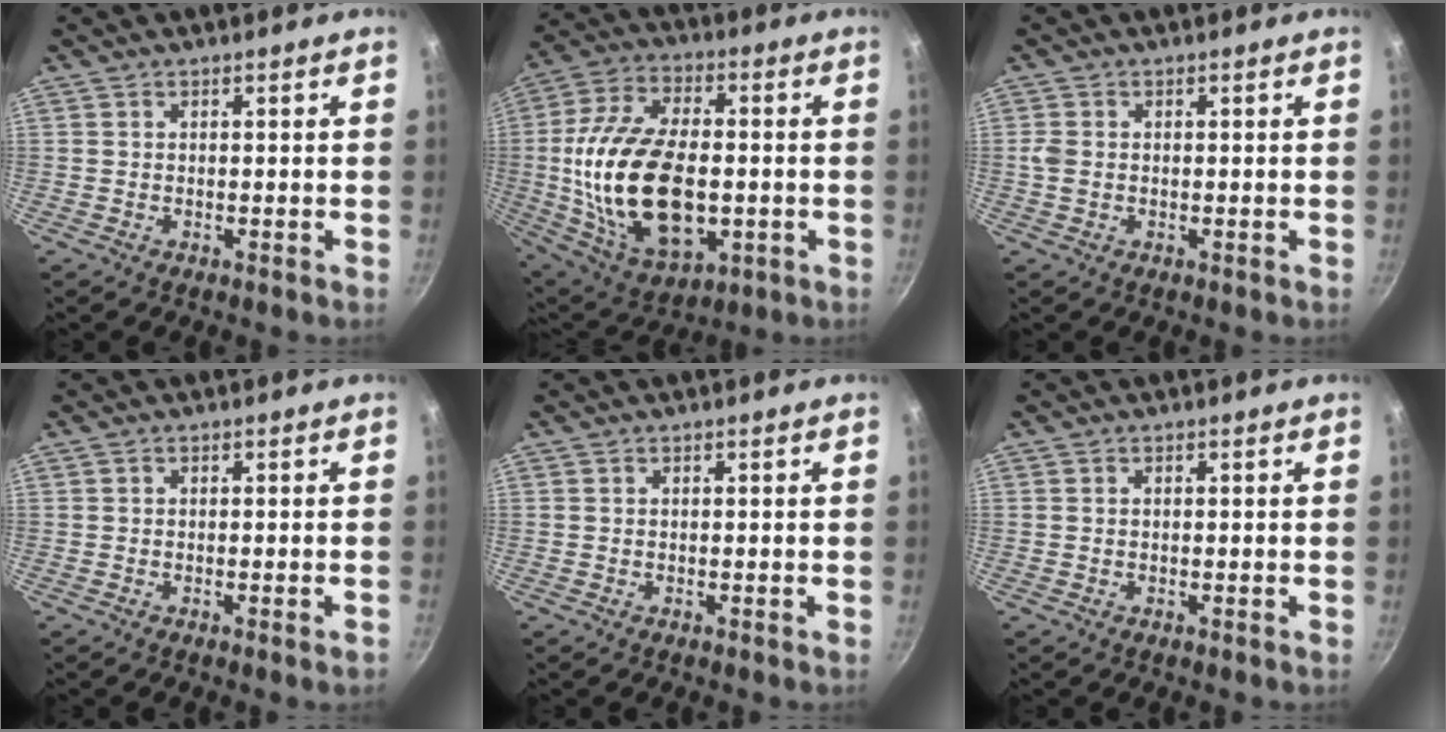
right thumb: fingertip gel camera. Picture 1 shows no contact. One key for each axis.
{"total": 24.5, "fx": -1.9, "fy": 13.8, "fz": 20.2, "tx": -0.380, "ty": 0.010, "tz": -0.021}
{"total": 2.1, "fx": -0.1, "fy": 1.6, "fz": 1.3, "tx": -0.029, "ty": 0.002, "tz": -0.003}
{"total": 0.9, "fx": -0.5, "fy": -0.2, "fz": 0.7, "tx": -0.018, "ty": 0.005, "tz": -0.010}
{"total": 0.0}
{"total": 0.0}